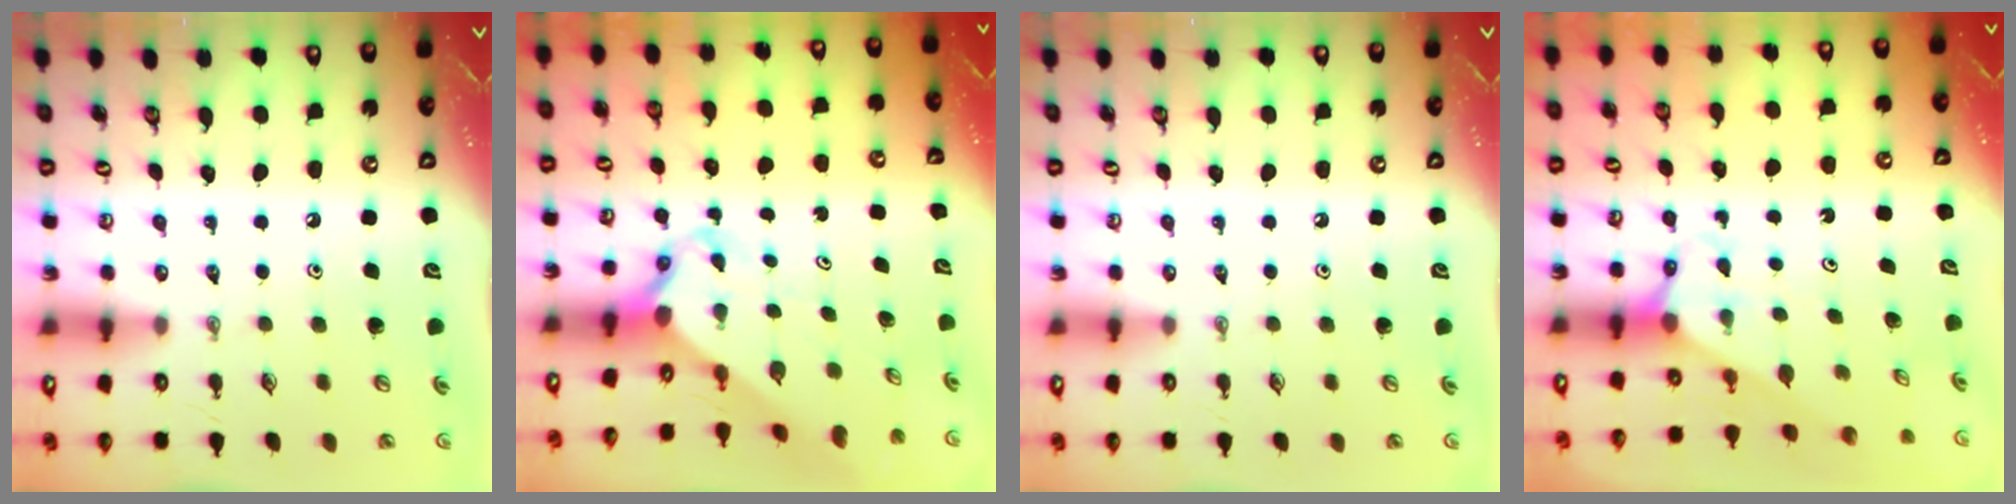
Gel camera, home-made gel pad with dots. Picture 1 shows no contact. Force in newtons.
{"total": 2.7, "press": 2.7, "slide": 0.2}
{"total": 0.0}
{"total": 2.7, "press": 2.7, "slide": 0.2}